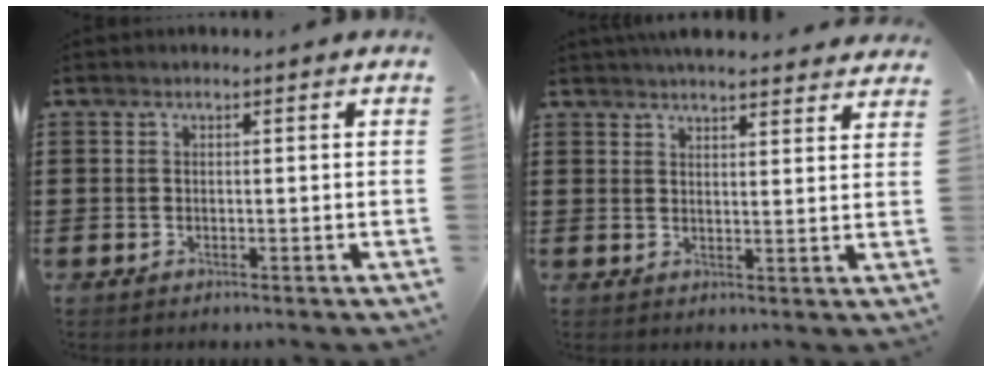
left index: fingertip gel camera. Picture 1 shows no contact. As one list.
[{"total": 4.1, "force": [4.0, 0.3, 0.8], "torque": [-0.026, -0.011, 0.075]}]